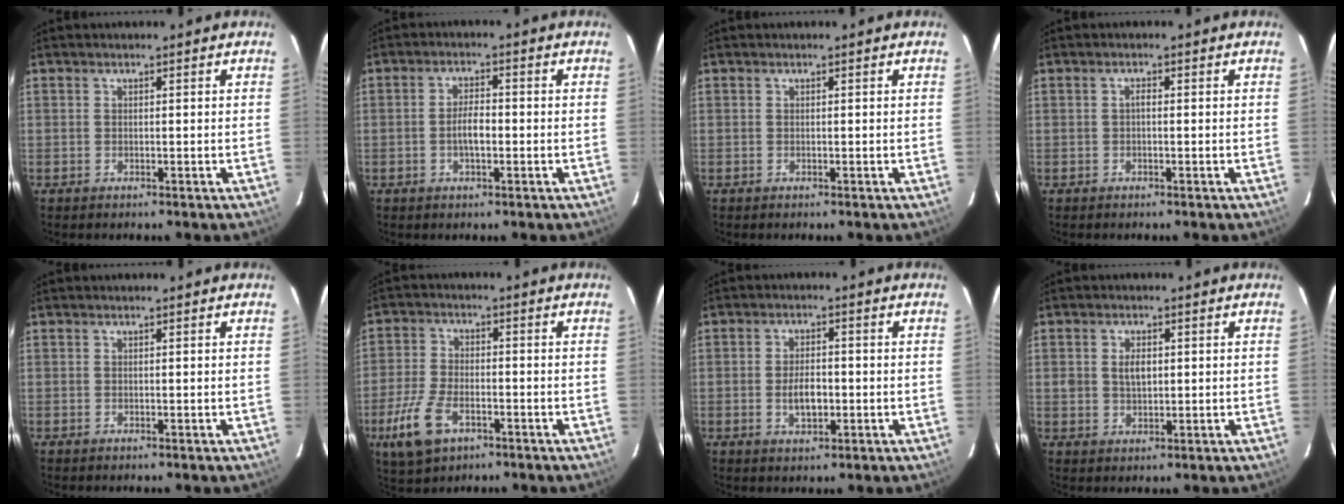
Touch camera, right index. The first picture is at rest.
{"total": 3.8, "force": [-1.0, 1.5, 3.3], "torque": [-0.063, 0.002, -0.014]}
{"total": 0.0}
{"total": 0.7, "force": [-0.1, 0.3, 0.6], "torque": [-0.012, 0.005, -0.004]}
{"total": 0.0}
{"total": 10.0, "force": [-4.9, 5.4, 6.9], "torque": [-0.165, -0.009, -0.089]}
{"total": 4.8, "force": [-1.1, 2.5, 4.0], "torque": [-0.077, -0.002, -0.013]}
{"total": 3.5, "force": [0.6, 2.3, 2.6], "torque": [-0.045, 0.005, 0.015]}